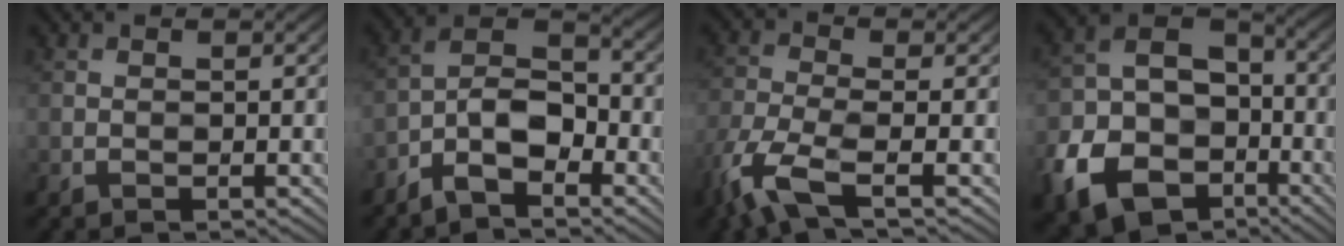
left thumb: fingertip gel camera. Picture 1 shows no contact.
{"total": 7.0, "force": [-3.6, 3.5, 4.8], "torque": [-0.079, 0.012, -0.087]}
{"total": 6.8, "force": [-3.1, 2.2, 5.7], "torque": [-0.125, -0.006, -0.078]}
{"total": 14.1, "force": [-4.8, 10.5, 8.1], "torque": [-0.193, -0.041, -0.088]}